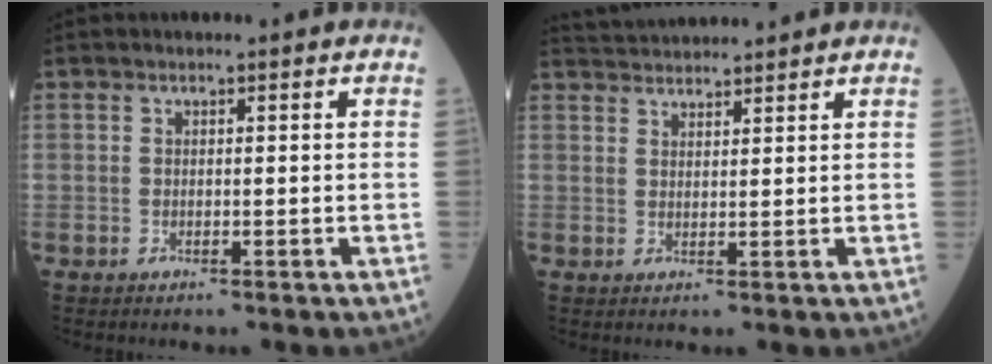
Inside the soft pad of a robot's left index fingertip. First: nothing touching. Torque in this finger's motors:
{"motor_torque": [-0.19, -0.63, 0.11, 0.04]}